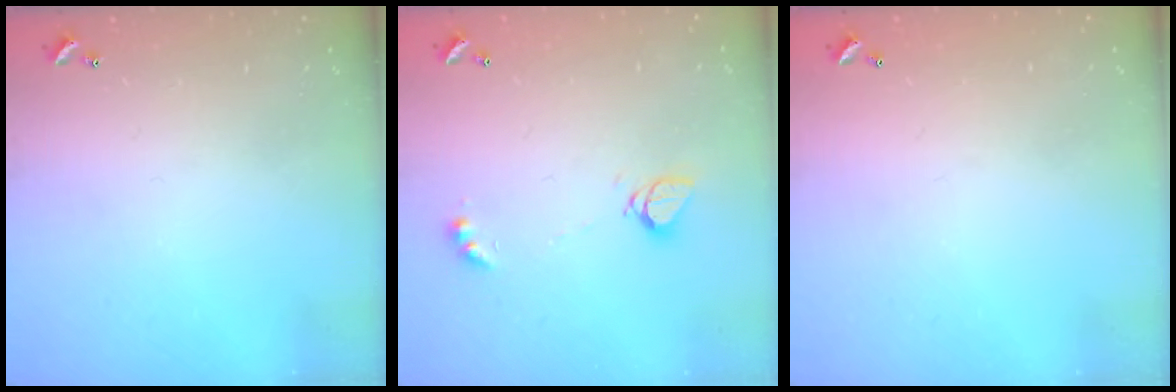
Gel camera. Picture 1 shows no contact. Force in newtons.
{"total": 4.9, "press": 4.9, "slide": 0.2}
{"total": 2.8, "press": 2.8, "slide": 0.1}